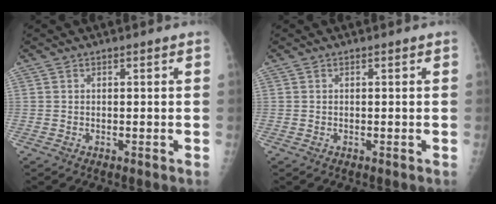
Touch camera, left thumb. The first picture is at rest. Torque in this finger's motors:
{"motor_torque": [-0.28, -0.01, -0.07, -0.08, 0.00]}